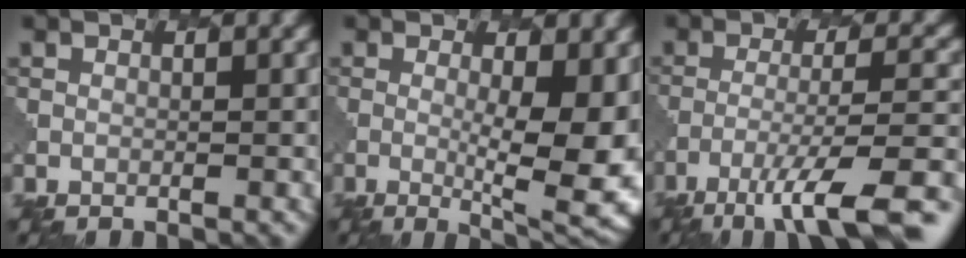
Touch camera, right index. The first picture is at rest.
{"total": 9.5, "force": [-0.1, 2.7, 9.1], "torque": [-0.115, -0.013, 0.002]}
{"total": 9.6, "force": [-6.0, 2.0, 7.3], "torque": [-0.123, 0.001, -0.094]}